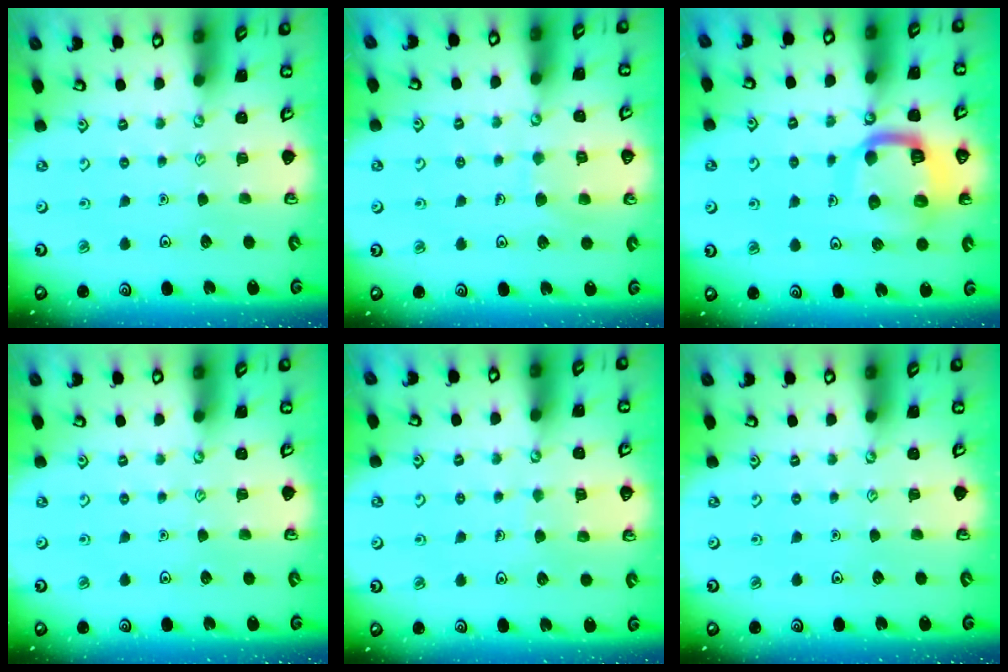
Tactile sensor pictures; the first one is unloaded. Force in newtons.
{"total": 7.2, "press": 7.2, "slide": 0.5}
{"total": 13.5, "press": 13.5, "slide": 1.5}
{"total": 0.0}
{"total": 5.7, "press": 5.7, "slide": 0.4}
{"total": 0.0}